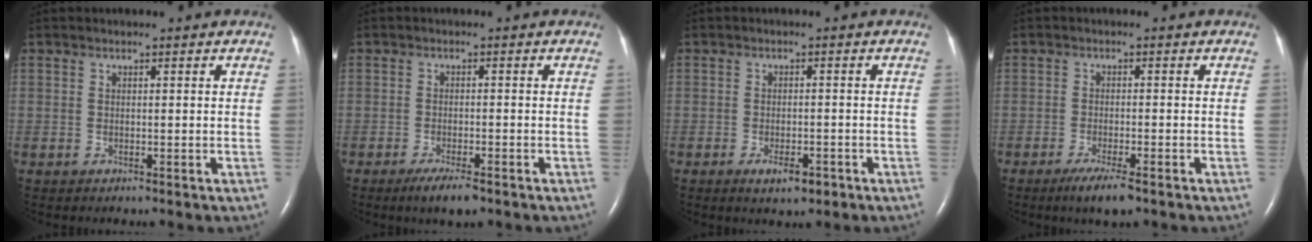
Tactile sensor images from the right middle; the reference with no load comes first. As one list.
[{"total": 4.0, "force": [-2.8, 0.7, 2.8], "torque": [-0.052, -0.007, -0.045]}, {"total": 3.4, "force": [-2.0, 1.2, 2.4], "torque": [-0.041, 0.000, -0.026]}, {"total": 4.4, "force": [-2.9, 0.4, 3.3], "torque": [-0.062, -0.012, -0.049]}]